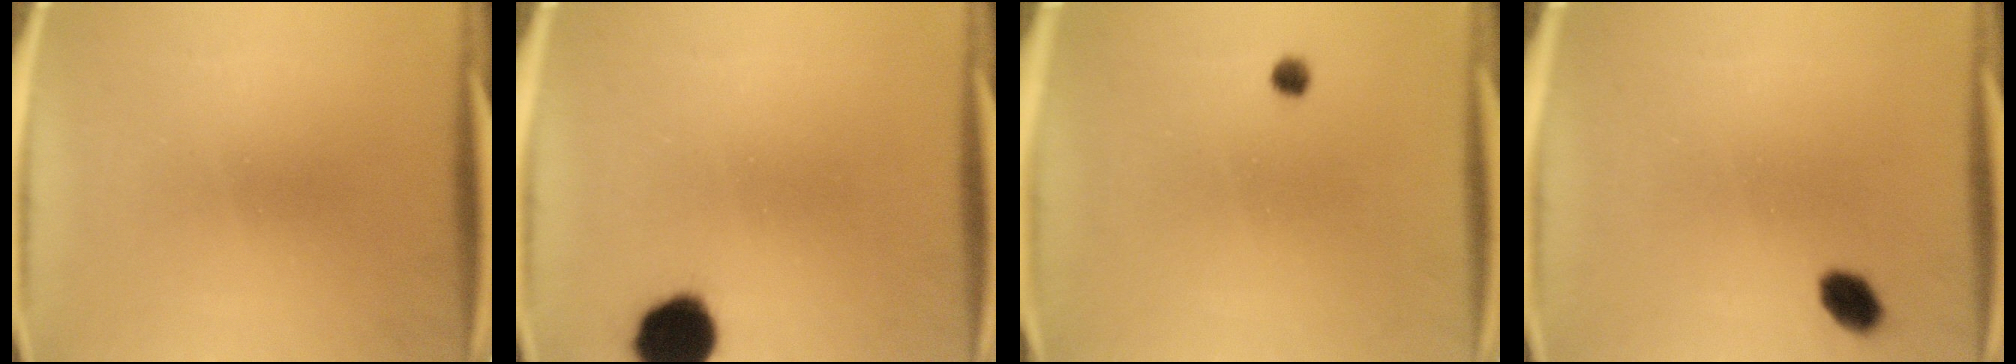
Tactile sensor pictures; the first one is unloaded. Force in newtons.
{"total": 10.6}
{"total": 1.3}
{"total": 3.8}